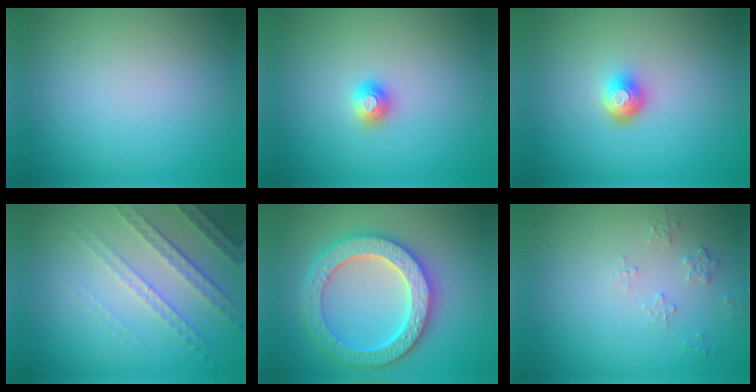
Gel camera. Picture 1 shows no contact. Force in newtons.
{"total": 1.2, "press": 1.2, "slide": 0.1}
{"total": 2.1, "press": 1.5, "slide": 1.5}
{"total": 4.6, "press": 3.3, "slide": 3.2}
{"total": 6.4, "press": 6.3, "slide": 1.4}
{"total": 1.2, "press": 0.8, "slide": 0.9}